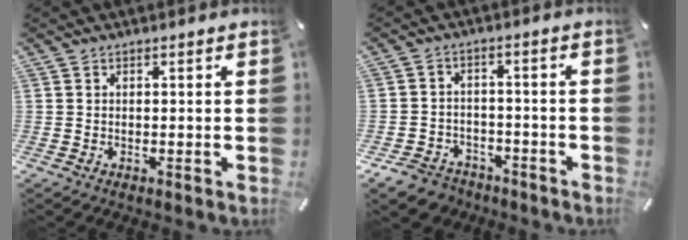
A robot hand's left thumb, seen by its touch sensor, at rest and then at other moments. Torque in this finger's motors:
{"motor_torque": [0.02, 0.12, 0.11, 0.10, 0.00]}